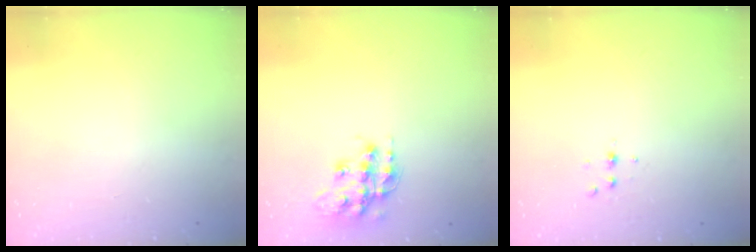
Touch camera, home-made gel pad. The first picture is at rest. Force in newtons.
{"total": 14.9, "press": 14.9, "slide": 0.9}
{"total": 3.5, "press": 3.5, "slide": 0.5}